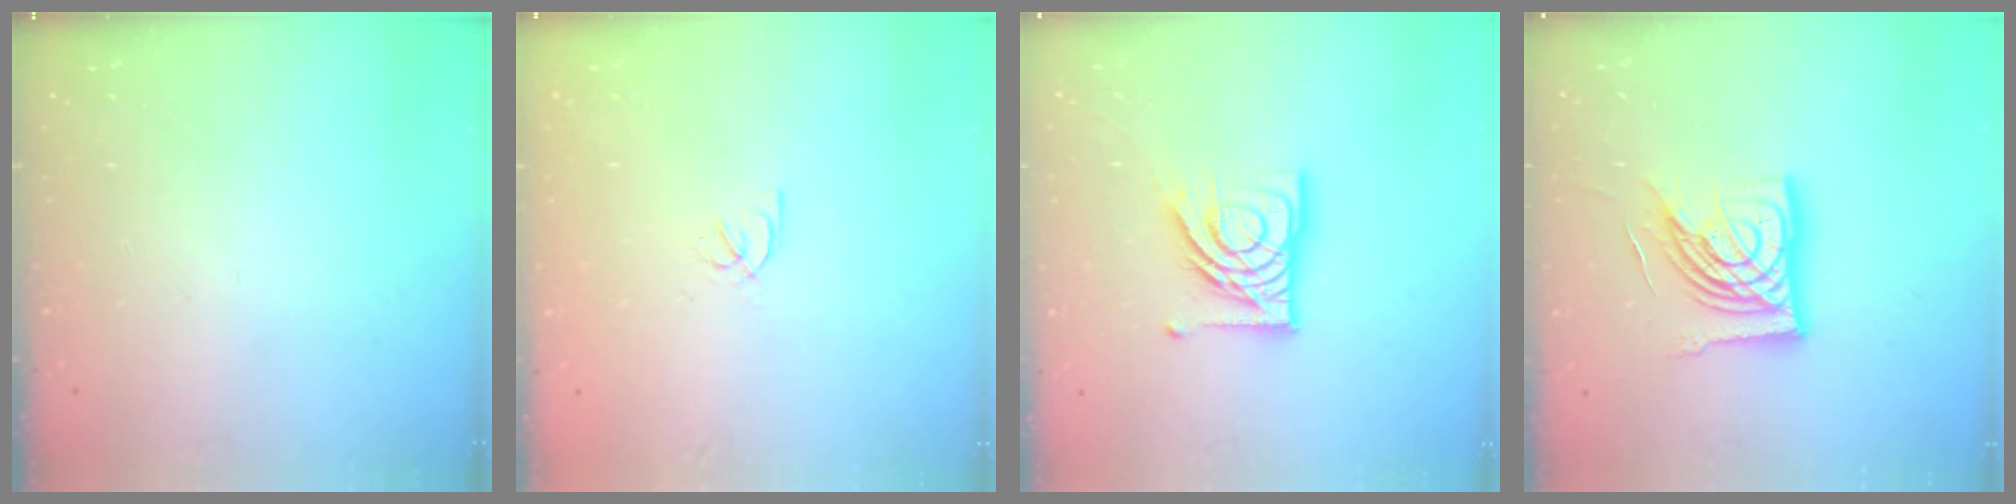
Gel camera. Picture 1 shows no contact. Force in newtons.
{"total": 2.1, "press": 2.1, "slide": 0.1}
{"total": 14.7, "press": 14.6, "slide": 1.7}
{"total": 15.6, "press": 15.5, "slide": 1.2}